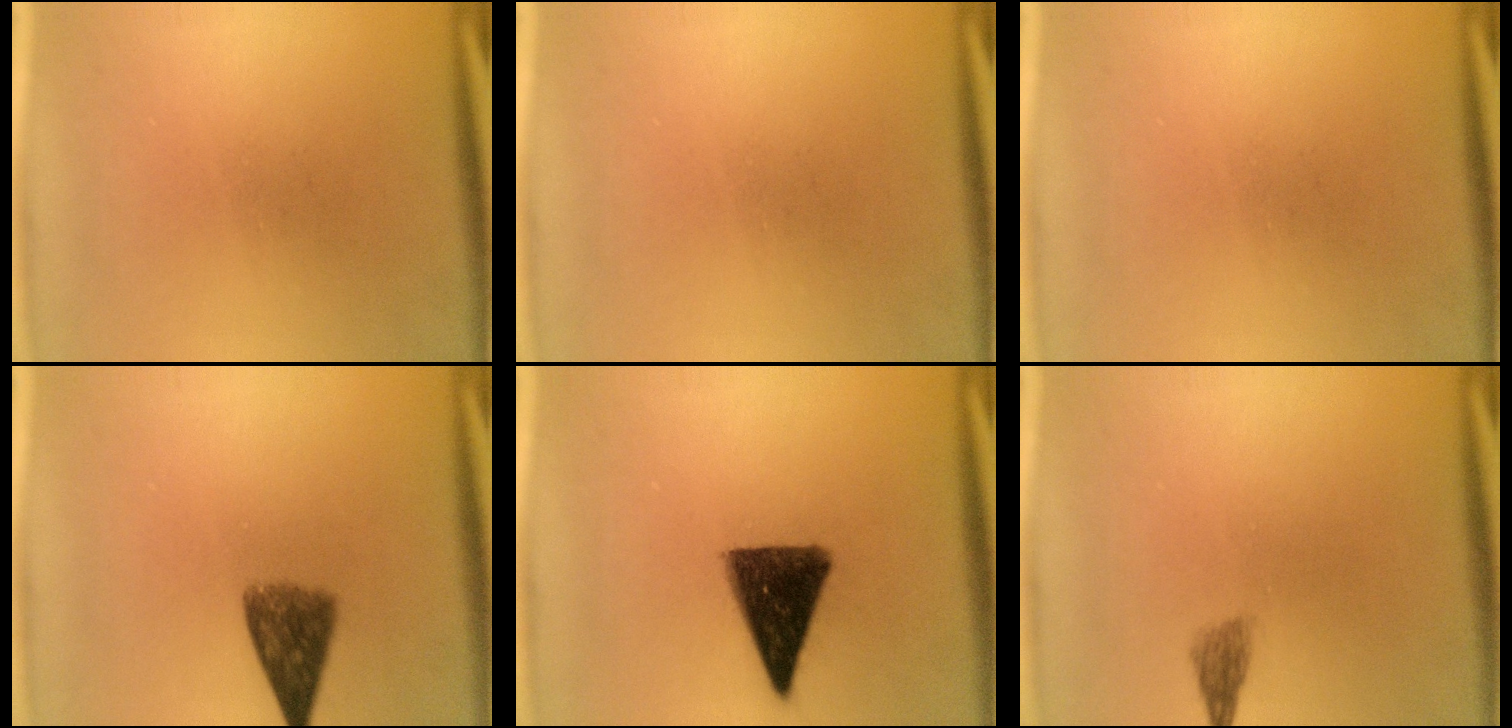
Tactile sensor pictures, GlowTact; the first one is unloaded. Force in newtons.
{"total": 0.0}
{"total": 0.0}
{"total": 6.1}
{"total": 12.4}
{"total": 1.8}